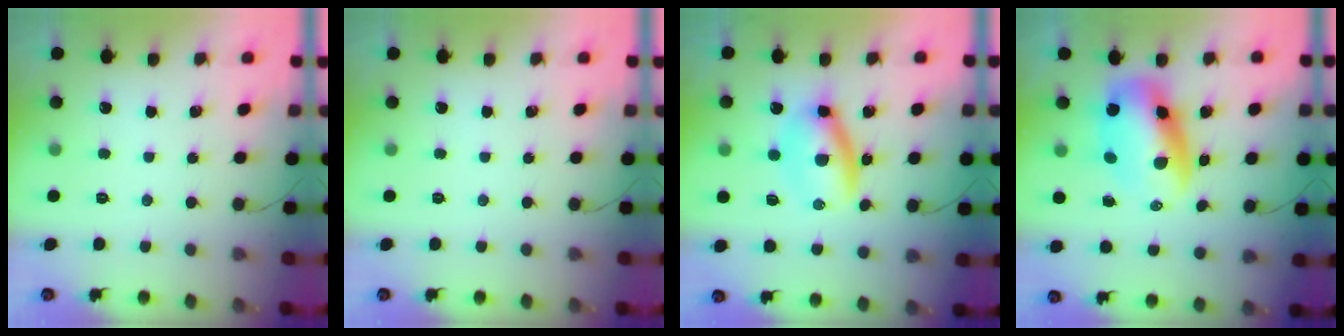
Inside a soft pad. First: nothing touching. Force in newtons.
{"total": 0.0}
{"total": 7.1, "press": 6.9, "slide": 1.8}
{"total": 11.1, "press": 10.8, "slide": 2.7}